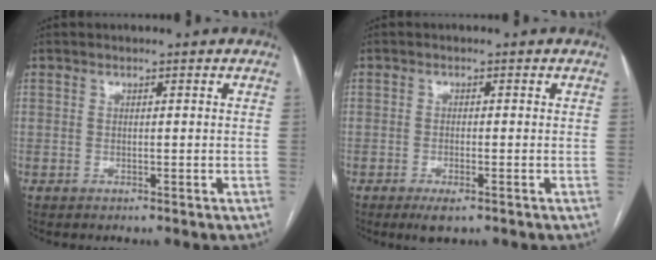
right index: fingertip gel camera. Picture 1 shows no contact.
{"total": 3.0, "force": [-1.7, 0.7, 2.3], "torque": [-0.043, -0.004, -0.027]}